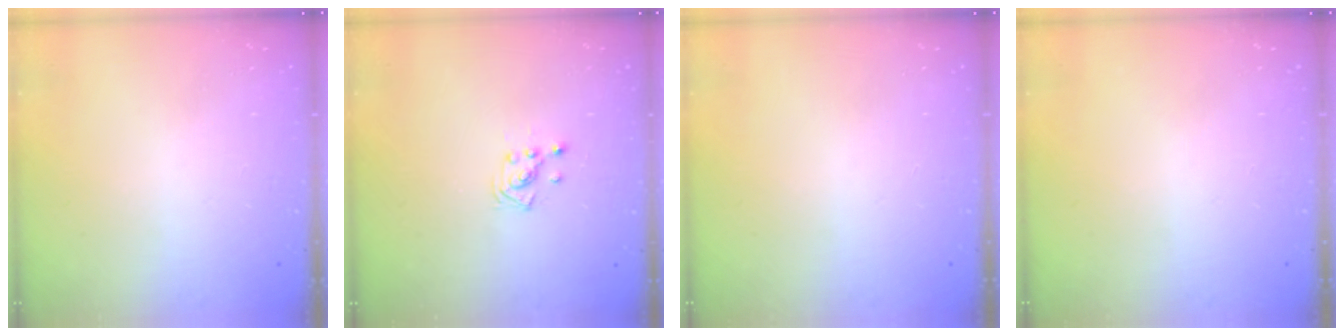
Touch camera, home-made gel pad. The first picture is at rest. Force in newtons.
{"total": 2.0, "press": 1.9, "slide": 0.8}
{"total": 0.0}
{"total": 0.0}